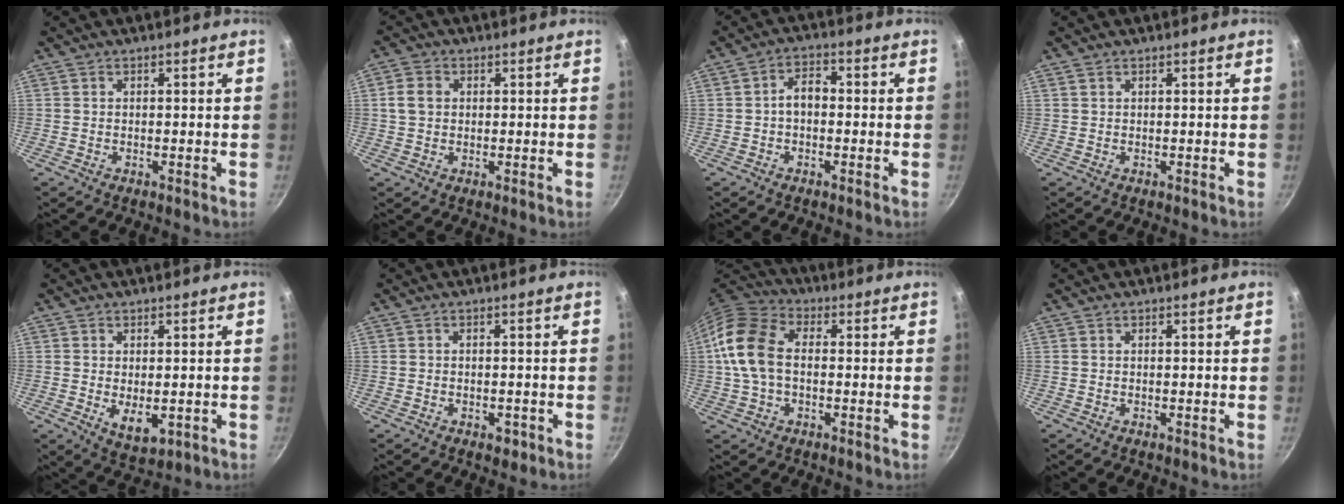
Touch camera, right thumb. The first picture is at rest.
{"total": 4.2, "force": [0.6, 3.3, 2.4], "torque": [-0.036, 0.005, 0.007]}
{"total": 4.2, "force": [-0.5, 2.7, 3.2], "torque": [-0.039, 0.018, -0.015]}
{"total": 0.0}
{"total": 5.5, "force": [-0.6, 3.1, 4.5], "torque": [-0.068, -0.015, 0.001]}
{"total": 2.3, "force": [-1.1, 1.4, 1.4], "torque": [-0.017, 0.006, -0.009]}
{"total": 12.5, "force": [0.2, 8.3, 9.3], "torque": [-0.173, 0.027, -0.011]}
{"total": 0.0}